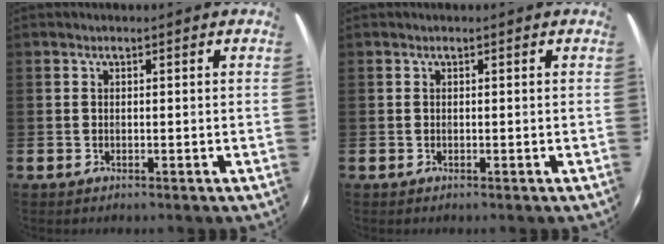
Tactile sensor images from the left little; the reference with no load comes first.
{"total": 0.0}